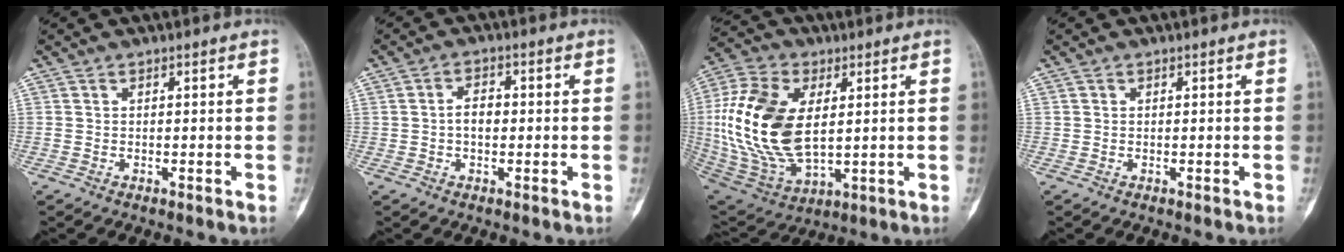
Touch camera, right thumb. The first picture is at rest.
{"total": 3.5, "force": [-0.2, 2.3, 2.6], "torque": [-0.039, 0.012, -0.008]}
{"total": 22.0, "force": [2.6, 12.8, 17.7], "torque": [-0.362, -0.014, 0.056]}
{"total": 0.0}